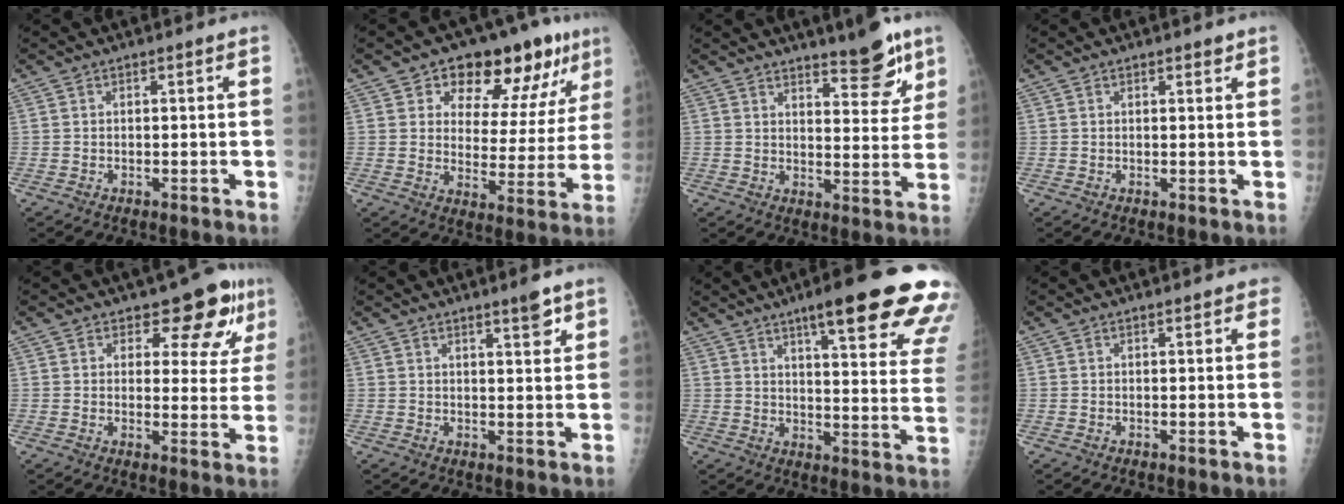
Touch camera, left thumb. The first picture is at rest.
{"total": 17.1, "force": [10.3, 8.7, 10.5], "torque": [-0.079, -0.040, 0.144]}
{"total": 9.5, "force": [6.9, 2.8, 5.8], "torque": [-0.052, -0.050, 0.103]}
{"total": 1.1, "force": [0.8, 0.5, 0.5], "torque": [0.000, -0.005, 0.010]}
{"total": 9.5, "force": [6.1, 5.0, 5.2], "torque": [-0.028, -0.035, 0.069]}
{"total": 3.5, "force": [2.4, 0.6, 2.4], "torque": [-0.030, -0.017, 0.036]}
{"total": 23.9, "force": [15.8, 3.9, 17.5], "torque": [-0.194, -0.060, 0.197]}
{"total": 1.9, "force": [1.4, 0.9, 1.0], "torque": [0.006, 0.001, 0.010]}